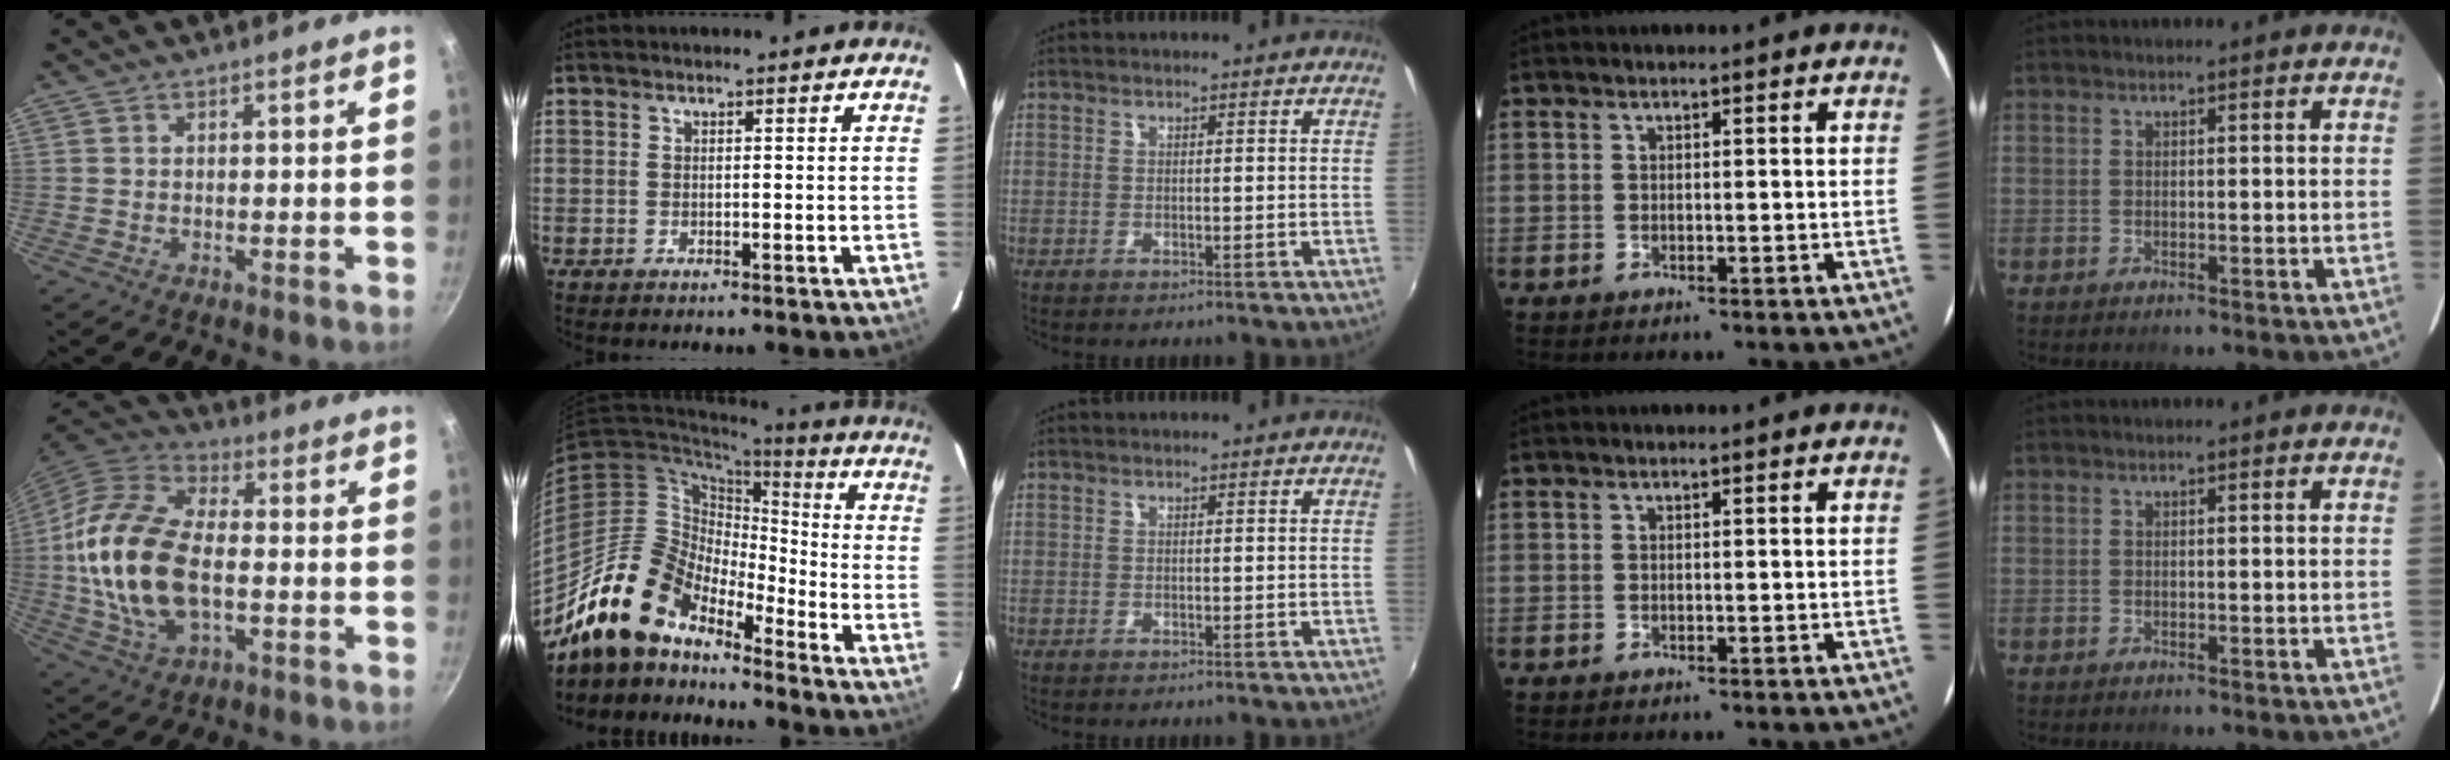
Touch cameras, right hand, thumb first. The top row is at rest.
{"thumb": {"total": 20.7, "force": [-1.5, 11.9, 16.8], "torque": [-0.327, 0.025, -0.033]}, "index": {"total": 15.6, "force": [-13.1, 6.1, 5.8], "torque": [-0.112, 0.013, -0.253]}}